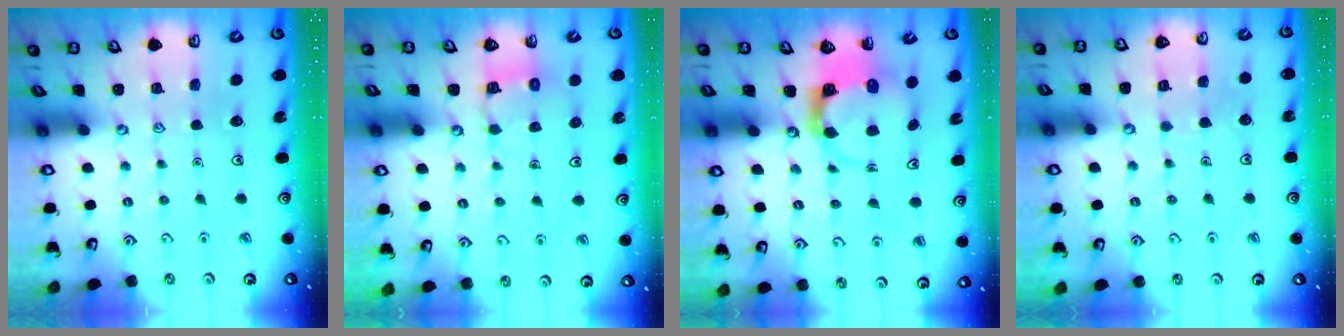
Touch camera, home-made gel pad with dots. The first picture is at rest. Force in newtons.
{"total": 7.7, "press": 7.7, "slide": 0.2}
{"total": 3.7, "press": 3.6, "slide": 0.5}
{"total": 3.5, "press": 3.5, "slide": 0.1}